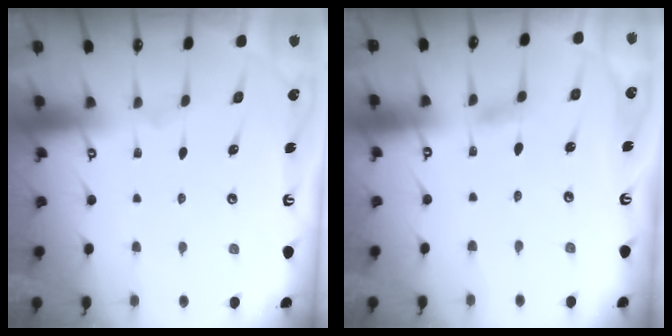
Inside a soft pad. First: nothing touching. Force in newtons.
{"total": 3.0, "press": 3.0, "slide": 0.3}